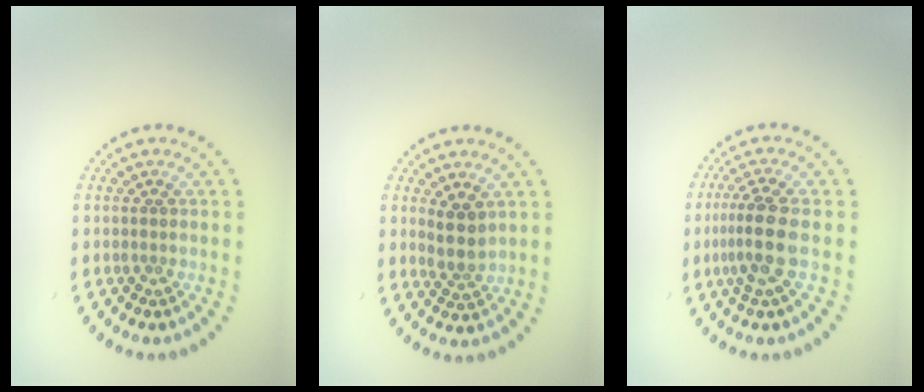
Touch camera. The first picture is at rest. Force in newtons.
{"total": 2.3, "press": 1.9, "slide": 1.3}
{"total": 3.8, "press": 3.3, "slide": 1.9}